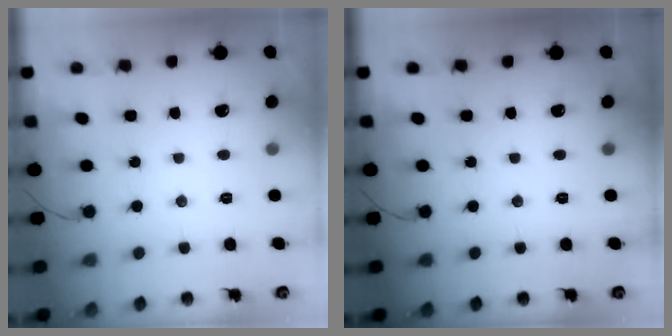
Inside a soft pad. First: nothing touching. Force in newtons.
{"total": 0.0}